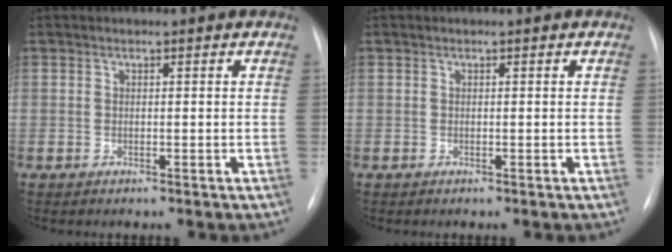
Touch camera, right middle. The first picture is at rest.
{"total": 0.0}